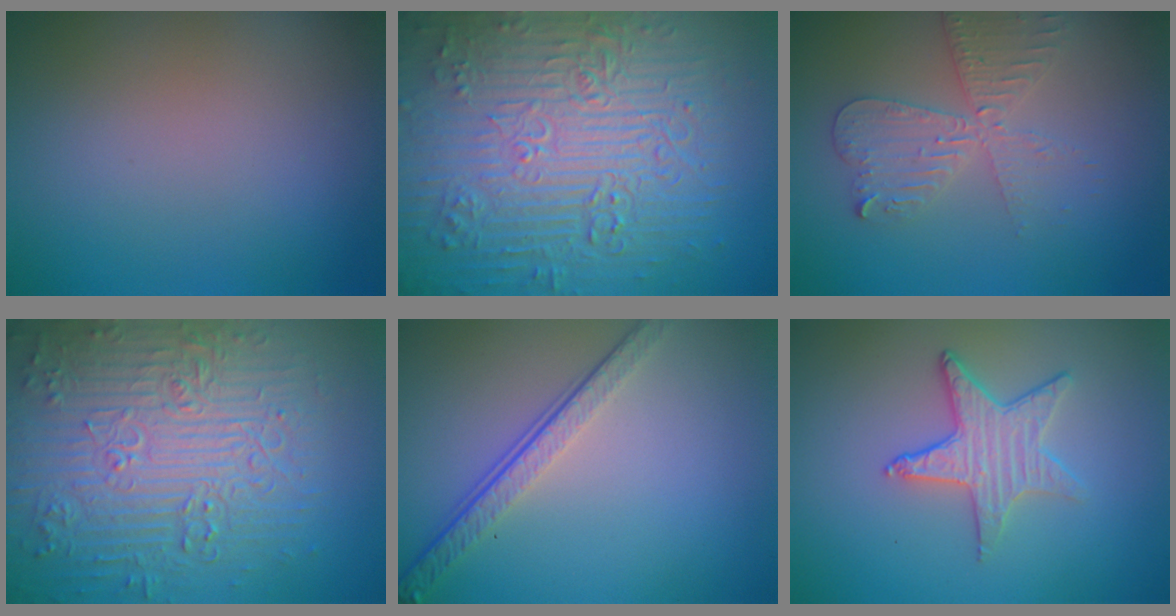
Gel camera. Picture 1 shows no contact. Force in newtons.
{"total": 12.0, "press": 7.9, "slide": 9.0}
{"total": 4.0, "press": 3.4, "slide": 2.1}
{"total": 9.8, "press": 6.9, "slide": 7.0}
{"total": 4.0, "press": 2.8, "slide": 2.9}
{"total": 3.2, "press": 3.0, "slide": 1.1}